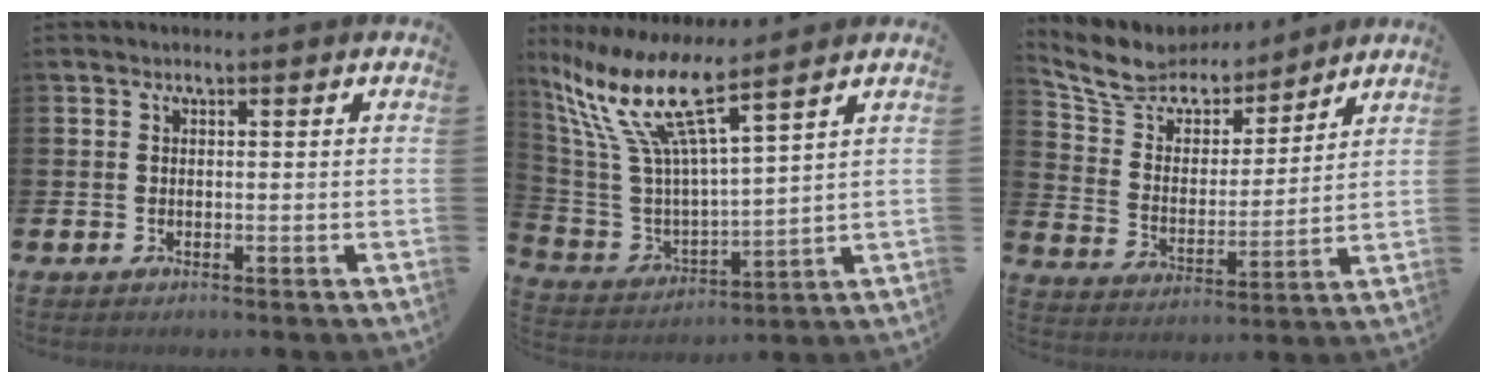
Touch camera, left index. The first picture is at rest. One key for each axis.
{"total": 11.8, "fx": 8.5, "fy": 2.3, "fz": 7.8, "tx": -0.190, "ty": -0.050, "tz": 0.142}
{"total": 8.1, "fx": 7.5, "fy": 3.1, "fz": 1.0, "tx": -0.068, "ty": -0.054, "tz": 0.134}